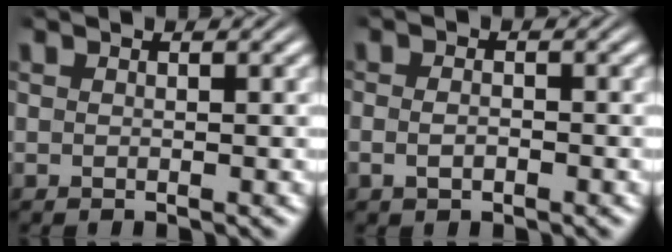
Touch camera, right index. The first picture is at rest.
{"total": 1.4, "force": [-0.8, 0.8, 0.9], "torque": [-0.025, -0.002, -0.011]}